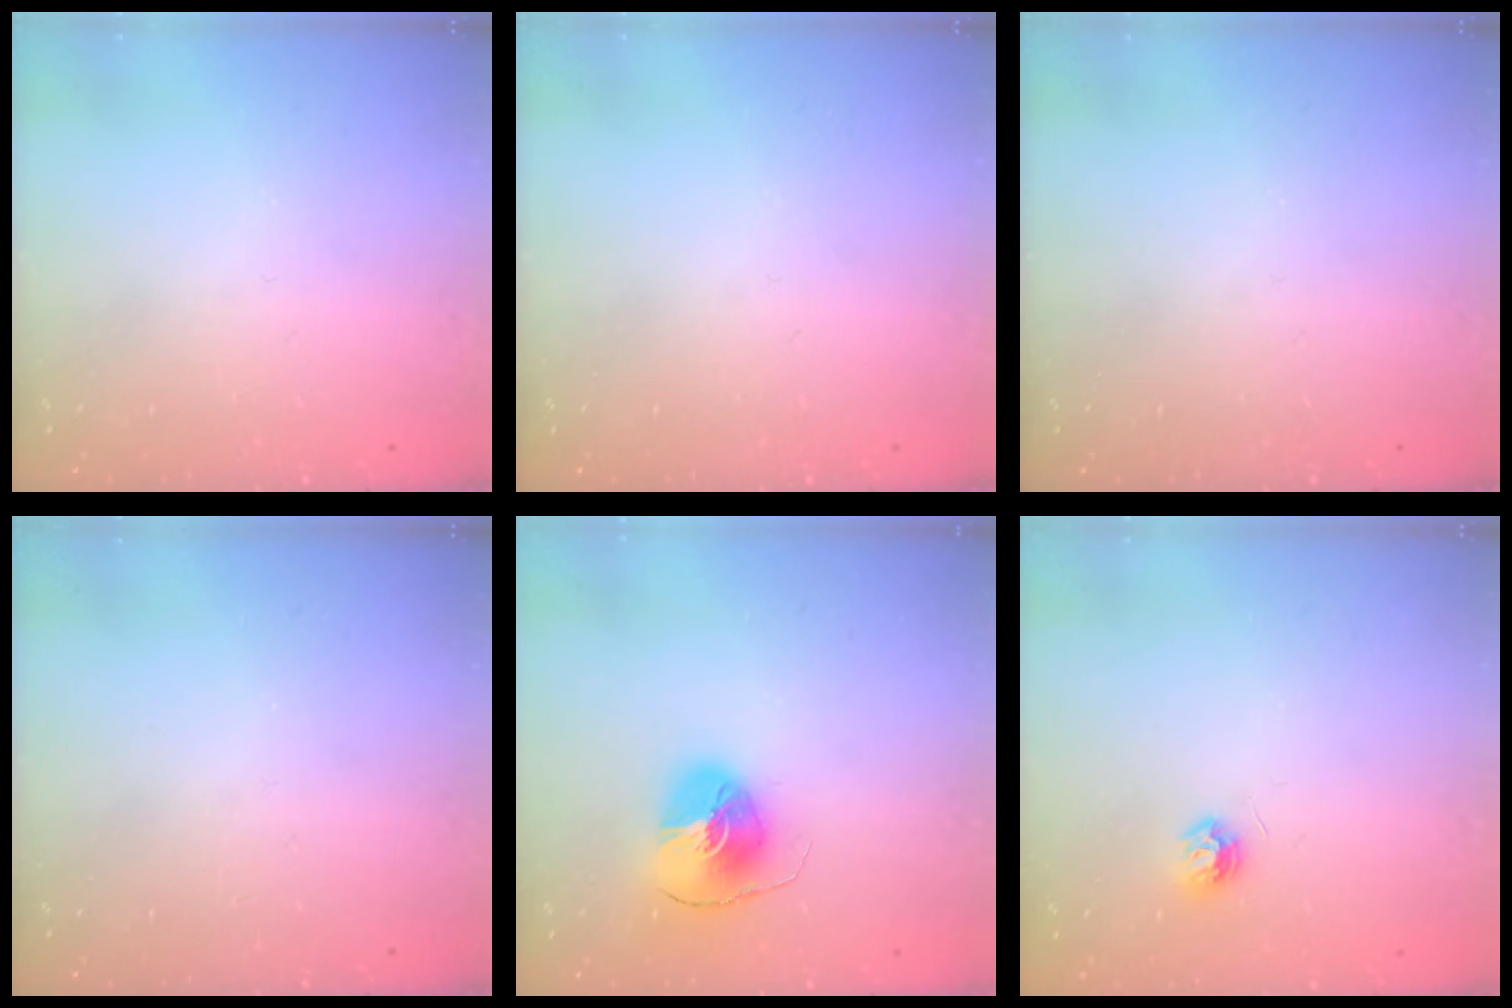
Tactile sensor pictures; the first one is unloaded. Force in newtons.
{"total": 0.0}
{"total": 0.0}
{"total": 0.0}
{"total": 8.3, "press": 8.2, "slide": 0.9}
{"total": 5.7, "press": 5.6, "slide": 0.7}